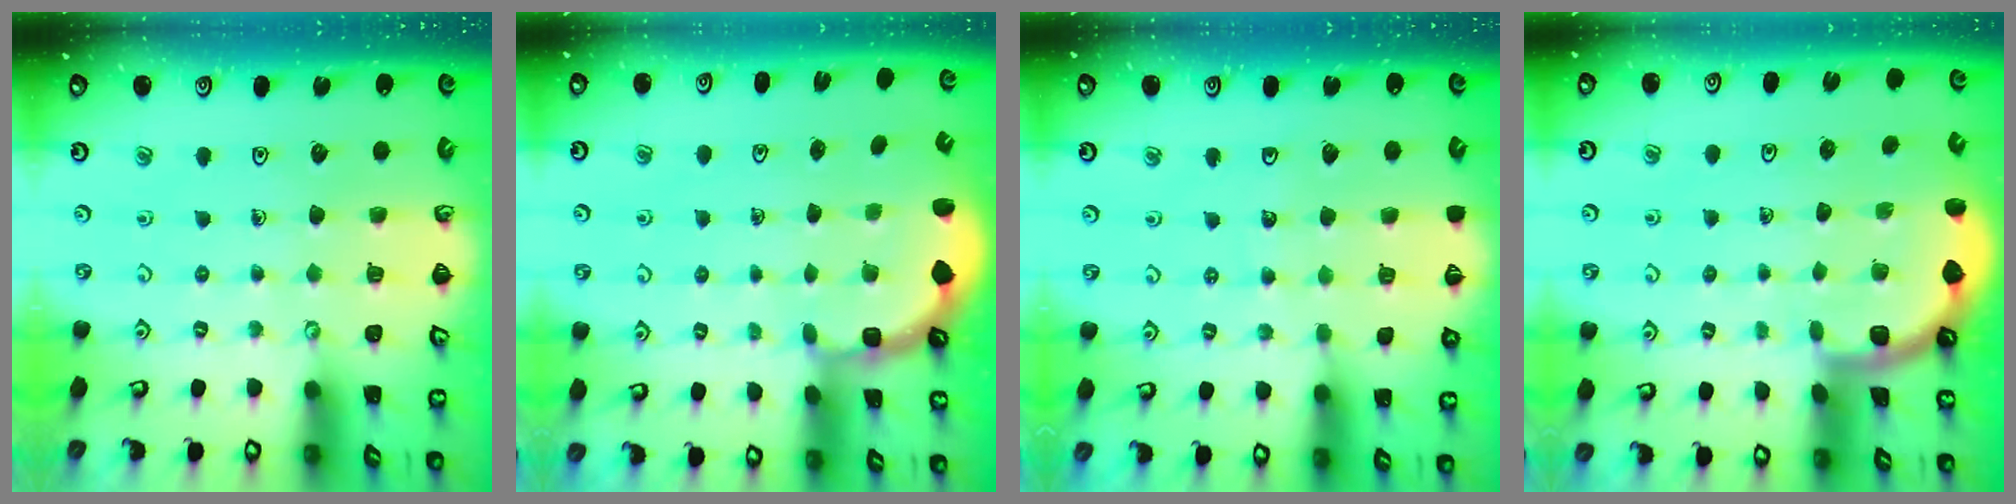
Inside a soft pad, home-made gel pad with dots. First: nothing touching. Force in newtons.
{"total": 2.6, "press": 1.9, "slide": 1.7}
{"total": 3.6, "press": 3.6, "slide": 0.4}
{"total": 1.8, "press": 1.8, "slide": 0.2}